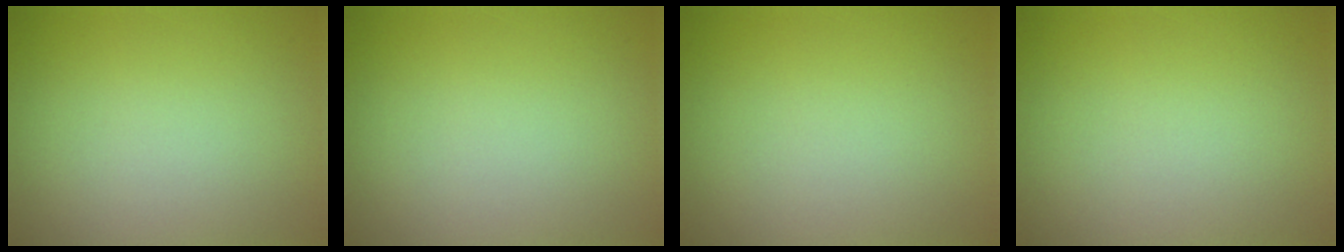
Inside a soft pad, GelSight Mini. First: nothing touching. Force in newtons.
{"total": 0.0}
{"total": 0.0}
{"total": 0.0}